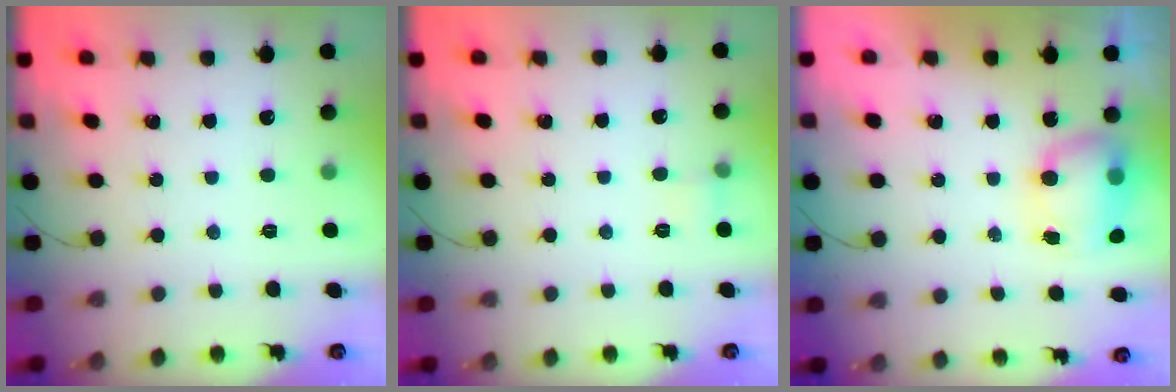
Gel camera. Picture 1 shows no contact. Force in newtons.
{"total": 5.4, "press": 5.1, "slide": 1.7}
{"total": 7.9, "press": 7.7, "slide": 1.9}